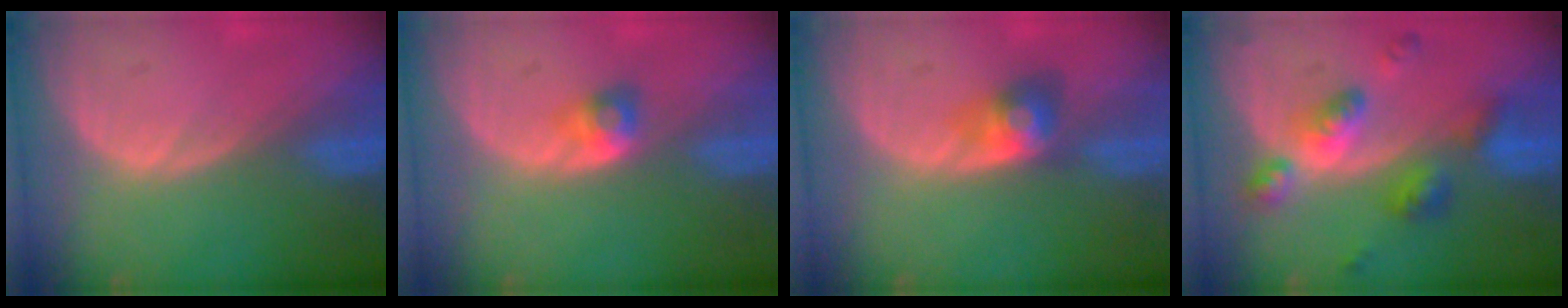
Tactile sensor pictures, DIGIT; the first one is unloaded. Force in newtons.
{"total": 2.6, "press": 2.3, "slide": 1.2}
{"total": 3.7, "press": 3.7, "slide": 0.2}
{"total": 7.5, "press": 7.5, "slide": 0.6}